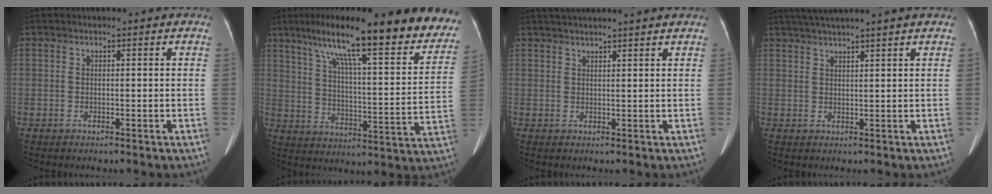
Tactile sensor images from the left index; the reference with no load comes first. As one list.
[{"total": 26.5, "force": [20.3, 4.3, 16.4], "torque": [-0.240, 0.013, 0.272]}, {"total": 10.0, "force": [8.9, -0.3, 4.5], "torque": [-0.071, 0.035, 0.116]}, {"total": 7.3, "force": [6.2, -1.3, 3.6], "torque": [-0.057, 0.030, 0.093]}]